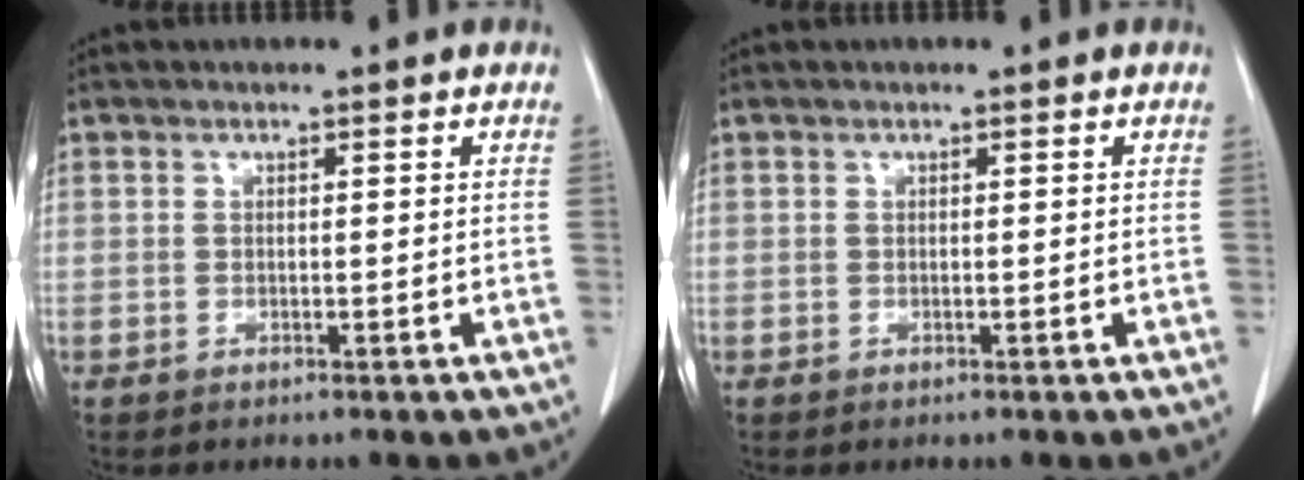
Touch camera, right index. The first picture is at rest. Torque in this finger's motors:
{"motor_torque": [0.00, 0.00, 0.00, 0.00]}